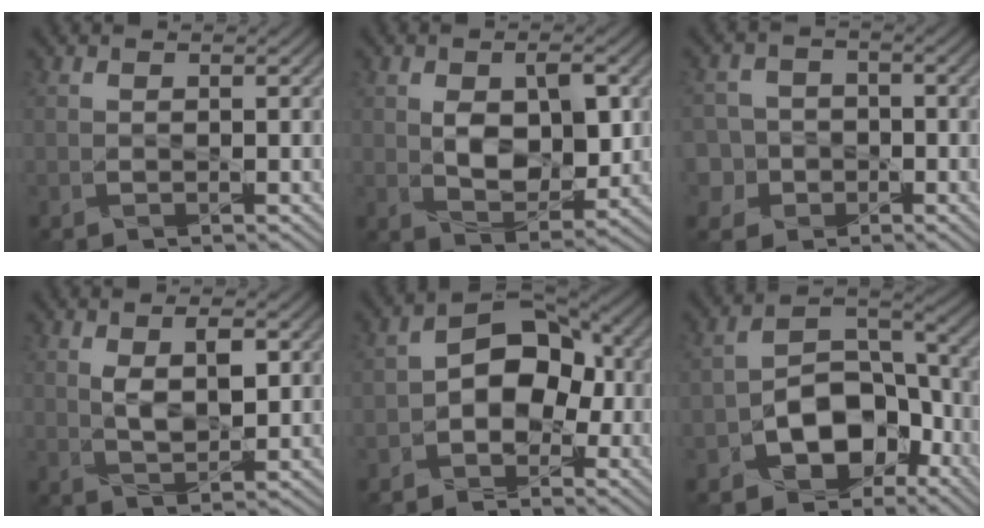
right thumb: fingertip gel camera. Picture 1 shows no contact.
{"total": 7.2, "force": [0.8, 4.2, 5.7], "torque": [-0.101, -0.009, 0.019]}
{"total": 6.4, "force": [-1.9, 6.0, 1.4], "torque": [-0.048, 0.004, -0.061]}
{"total": 4.7, "force": [1.3, 2.3, 3.9], "torque": [-0.079, -0.005, 0.027]}
{"total": 7.9, "force": [-1.5, 5.6, 5.3], "torque": [-0.074, 0.006, -0.040]}
{"total": 10.7, "force": [-4.9, 7.0, 6.5], "torque": [-0.114, -0.010, -0.096]}